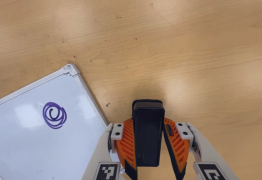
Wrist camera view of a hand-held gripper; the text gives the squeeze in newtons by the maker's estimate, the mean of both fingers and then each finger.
{"total": 5.4, "left": 4.4, "right": 6.5}